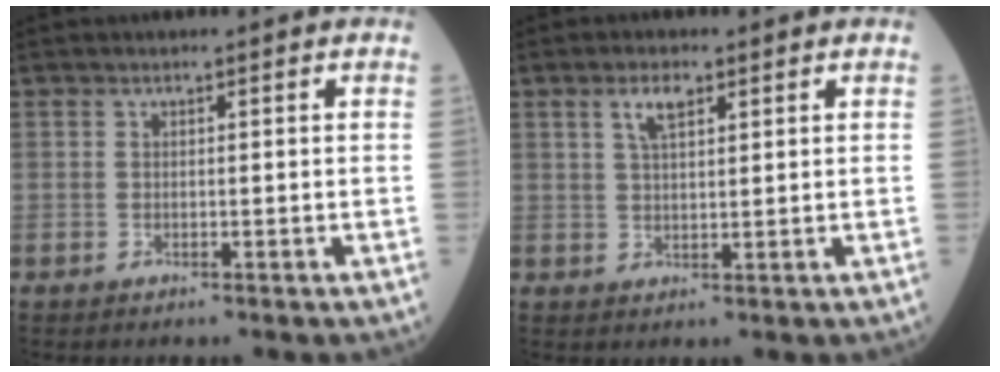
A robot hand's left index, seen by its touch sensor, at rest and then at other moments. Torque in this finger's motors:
{"motor_torque": [0.54, -0.72, 0.30, 0.08]}